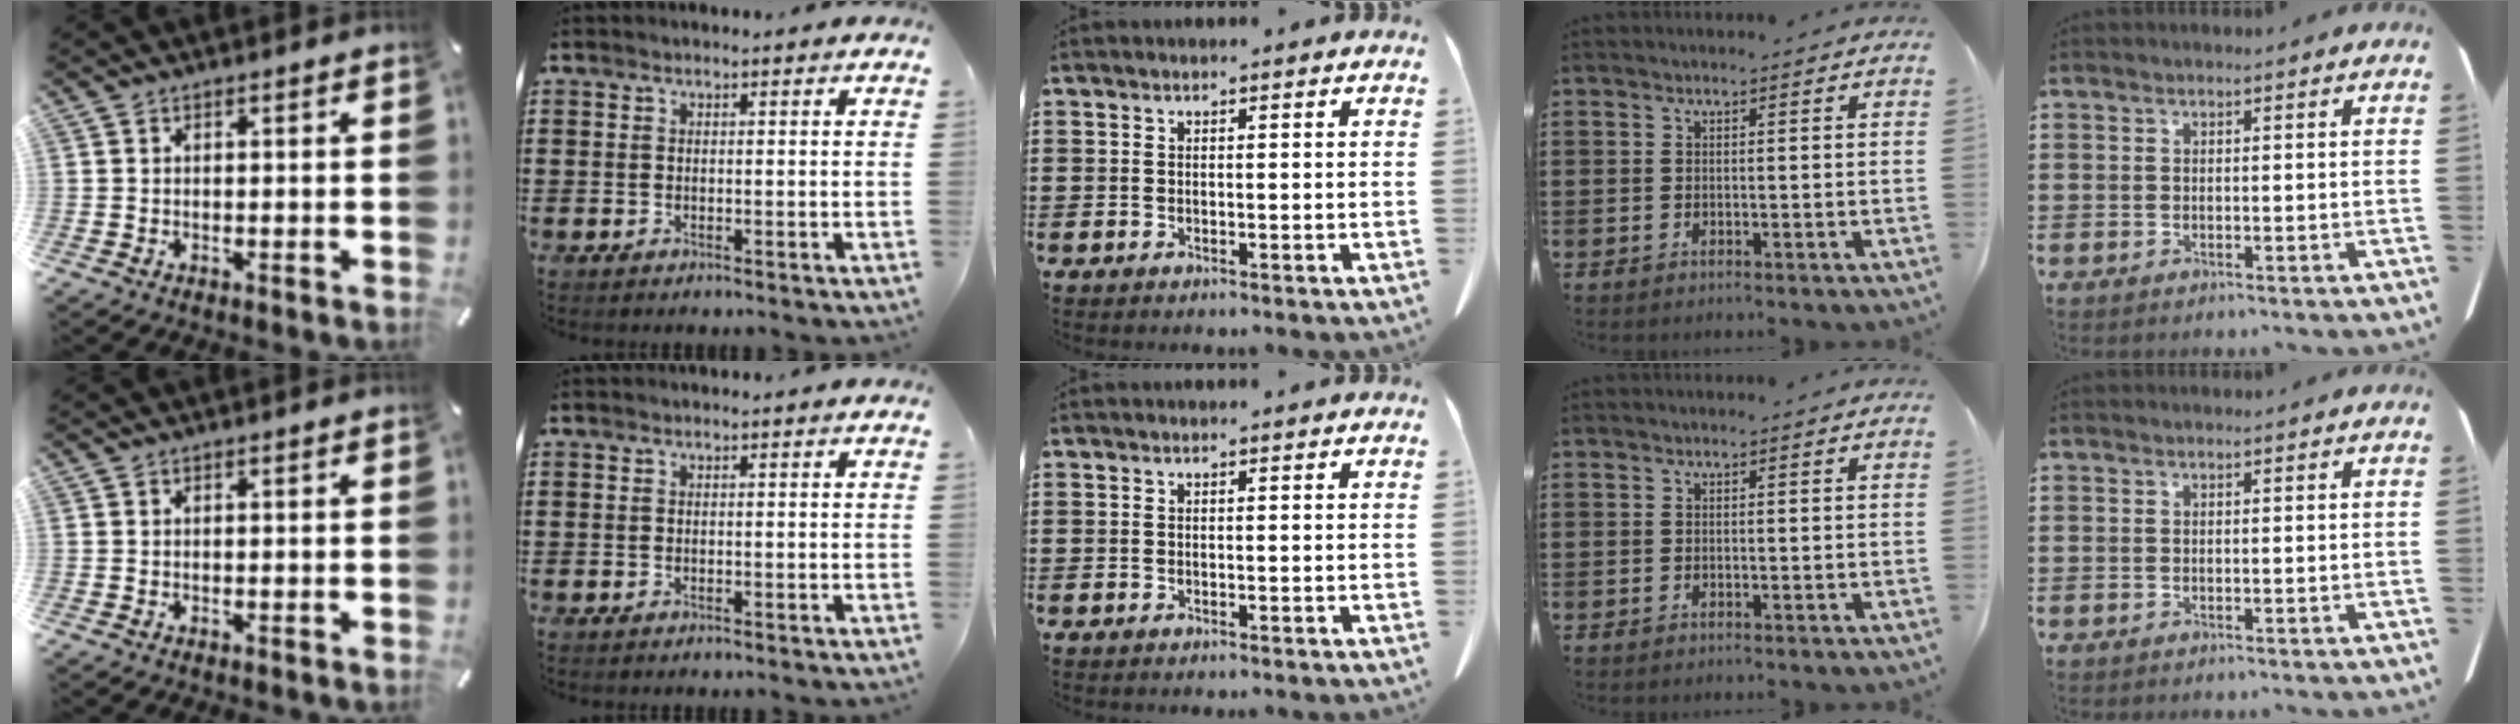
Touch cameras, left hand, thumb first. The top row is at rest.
{}